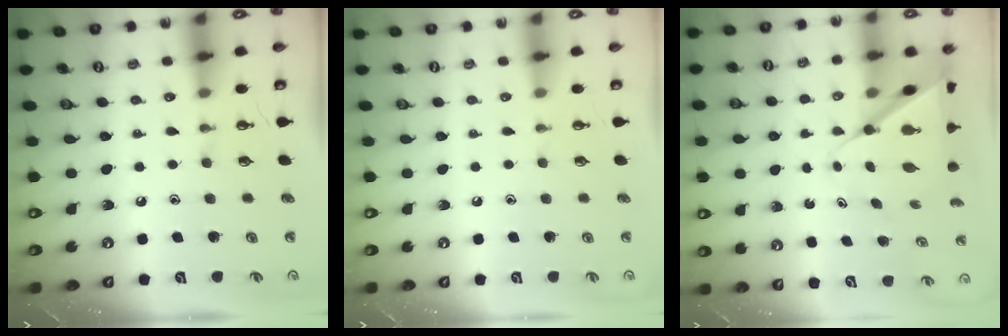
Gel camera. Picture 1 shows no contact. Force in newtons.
{"total": 0.0}
{"total": 9.0, "press": 9.0, "slide": 0.7}